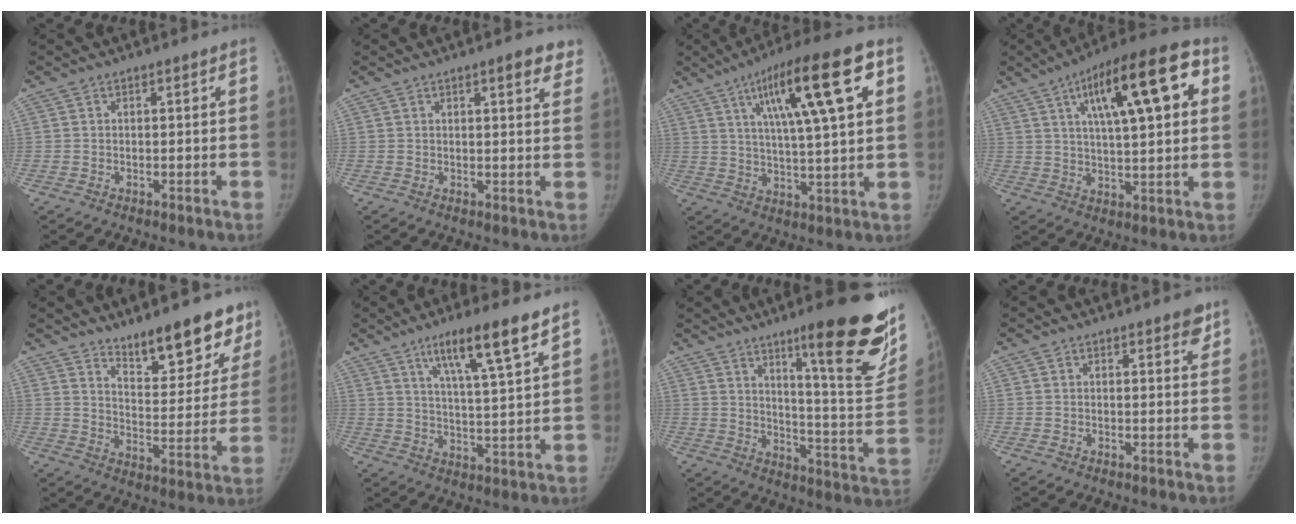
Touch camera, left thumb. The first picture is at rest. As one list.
[{"total": 4.5, "force": [2.9, 1.3, 3.2], "torque": [-0.020, -0.011, 0.030]}, {"total": 19.0, "force": [7.4, 3.6, 17.2], "torque": [-0.265, -0.002, 0.115]}, {"total": 19.6, "force": [6.8, 6.1, 17.3], "torque": [-0.246, 0.011, 0.100]}, {"total": 14.9, "force": [11.3, 5.0, 8.4], "torque": [-0.057, -0.086, 0.169]}, {"total": 12.2, "force": [7.5, 1.2, 9.5], "torque": [-0.156, -0.034, 0.125]}, {"total": 25.0, "force": [14.0, 4.3, 20.3], "torque": [-0.242, -0.072, 0.209]}, {"total": 2.7, "force": [1.8, 0.9, 1.8], "torque": [-0.011, -0.009, 0.020]}]